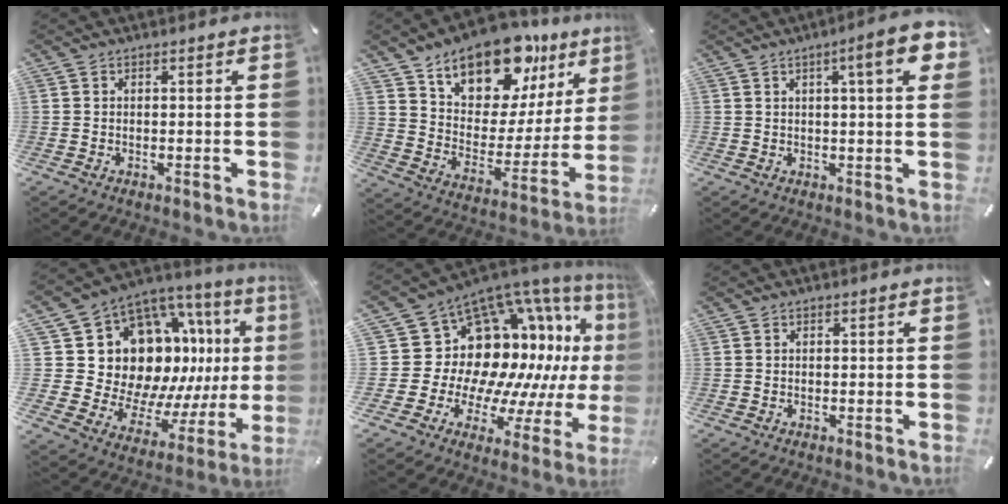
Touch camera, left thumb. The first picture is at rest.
{"total": 17.7, "force": [13.8, 9.1, 6.4], "torque": [-0.101, -0.113, 0.242]}
{"total": 9.8, "force": [3.9, 1.6, 8.8], "torque": [-0.122, -0.012, 0.054]}
{"total": 18.3, "force": [6.6, 13.6, 10.2], "torque": [-0.172, -0.085, 0.156]}
{"total": 17.5, "force": [4.8, 14.0, 9.5], "torque": [-0.111, -0.104, 0.118]}
{"total": 0.0}